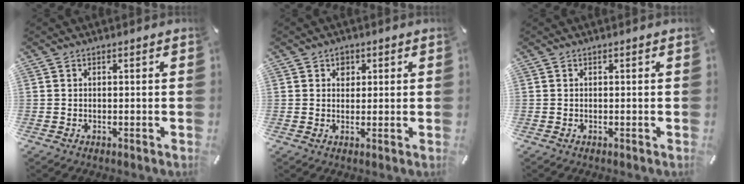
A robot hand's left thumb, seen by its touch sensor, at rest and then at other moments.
{"total": 2.4, "force": [0.8, 2.1, 0.7], "torque": [0.006, -0.005, 0.007]}
{"total": 0.0}